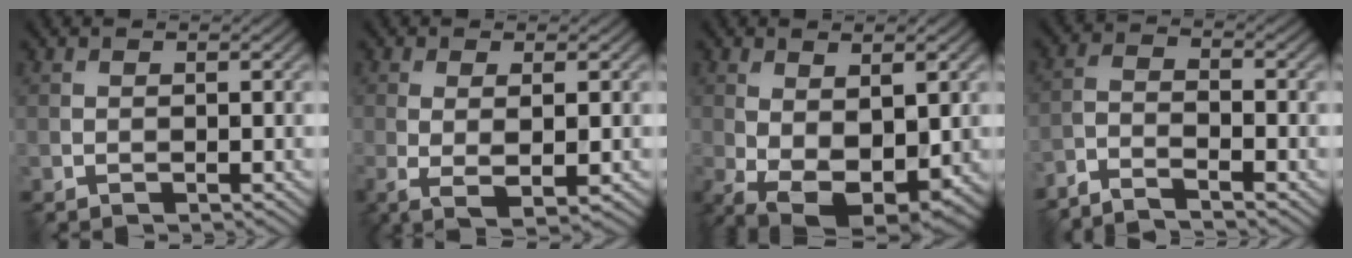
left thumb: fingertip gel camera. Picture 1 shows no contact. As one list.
[{"total": 3.9, "force": [-0.3, 0.9, 3.8], "torque": [-0.080, -0.006, -0.003]}, {"total": 9.8, "force": [-1.8, 5.3, 8.1], "torque": [-0.162, -0.029, -0.009]}, {"total": 4.6, "force": [-4.1, 0.5, 2.0], "torque": [-0.047, -0.004, -0.089]}]